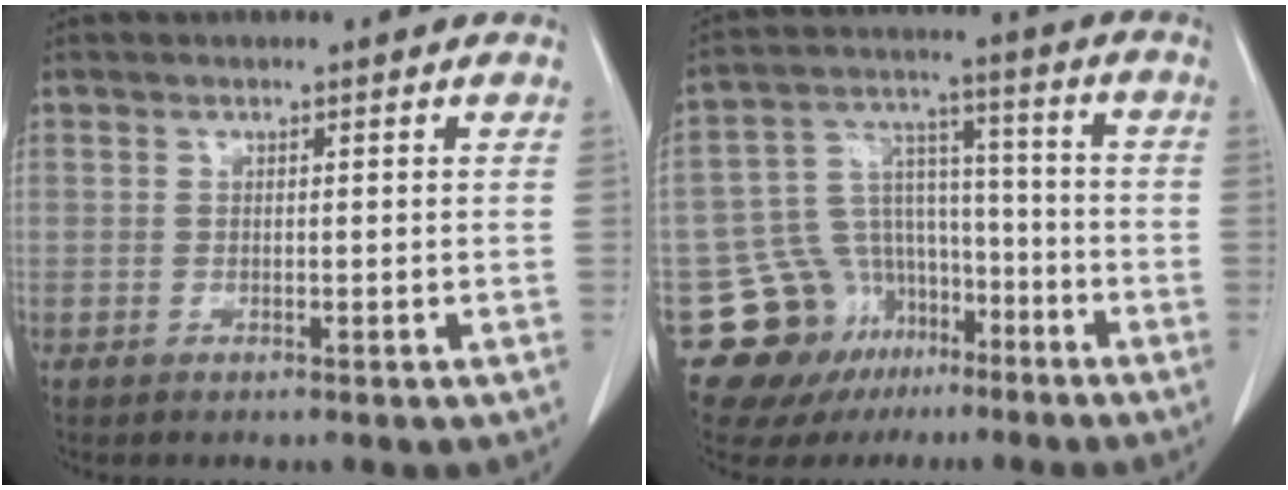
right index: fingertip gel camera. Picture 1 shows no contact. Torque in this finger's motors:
{"motor_torque": [-0.50, -0.26, -0.65, -0.15]}